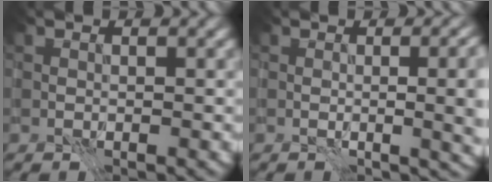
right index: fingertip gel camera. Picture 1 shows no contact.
{"total": 8.4, "force": [-0.3, 3.7, 7.5], "torque": [-0.053, 0.011, 0.005]}